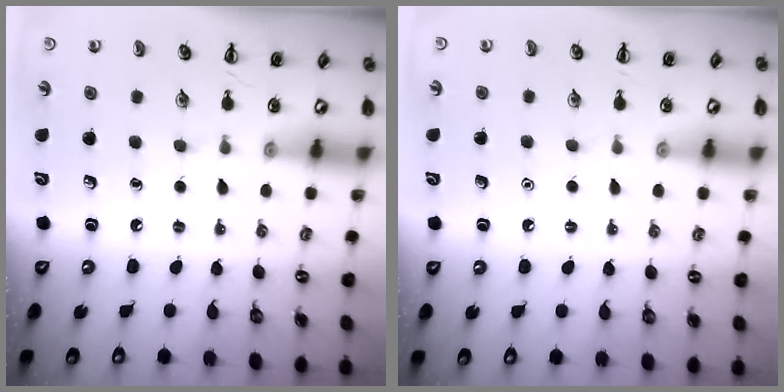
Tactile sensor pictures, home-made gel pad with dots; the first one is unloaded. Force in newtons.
{"total": 1.5, "press": 1.5, "slide": 0.1}